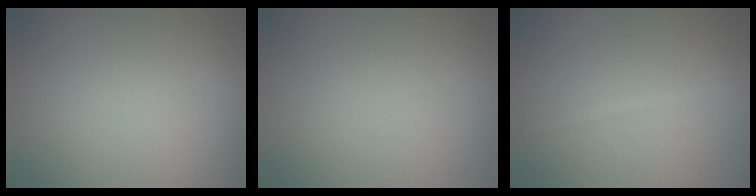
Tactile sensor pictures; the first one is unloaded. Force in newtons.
{"total": 0.0}
{"total": 1.5, "press": 1.5, "slide": 0.1}